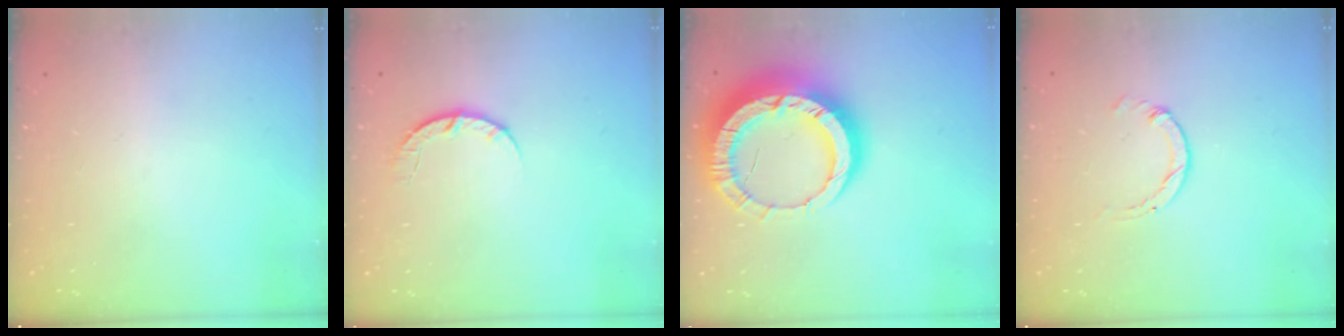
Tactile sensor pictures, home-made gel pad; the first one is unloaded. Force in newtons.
{"total": 5.1, "press": 5.1, "slide": 0.7}
{"total": 18.8, "press": 18.7, "slide": 1.8}
{"total": 0.0}